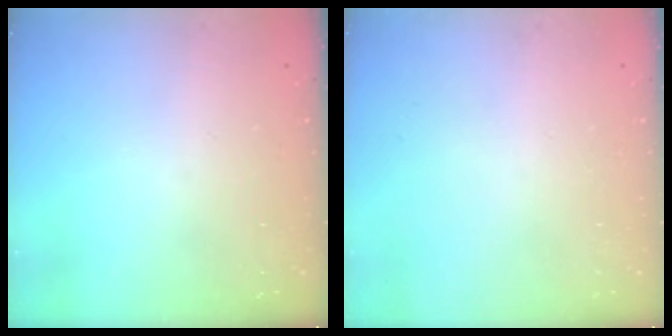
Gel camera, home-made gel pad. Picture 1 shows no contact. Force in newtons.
{"total": 0.0}